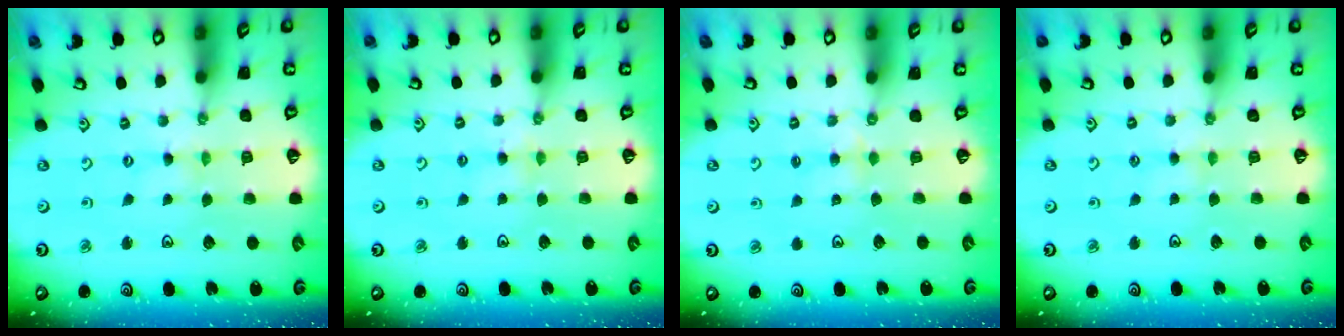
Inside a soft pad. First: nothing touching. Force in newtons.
{"total": 3.0, "press": 2.9, "slide": 0.4}
{"total": 2.8, "press": 2.8, "slide": 0.5}
{"total": 2.2, "press": 2.2, "slide": 0.4}